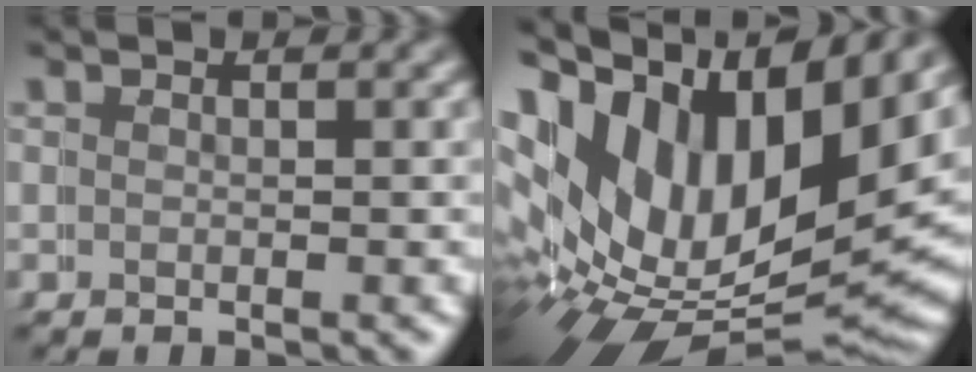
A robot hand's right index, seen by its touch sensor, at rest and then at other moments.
{"total": 18.5, "force": [2.0, 12.2, 13.7], "torque": [-0.250, -0.029, 0.047]}